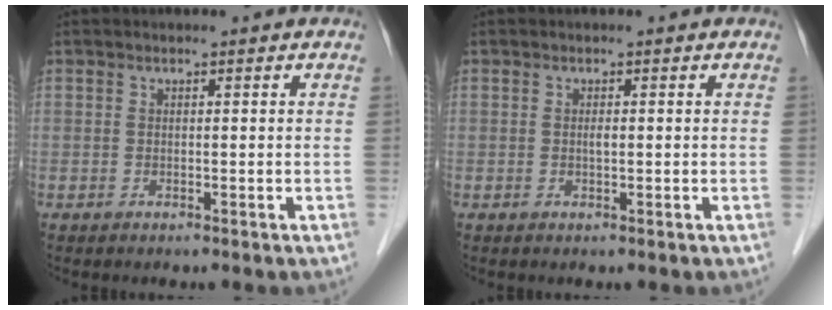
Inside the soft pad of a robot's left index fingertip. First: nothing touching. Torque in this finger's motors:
{"motor_torque": [0.13, 0.03, -0.03, 0.00]}